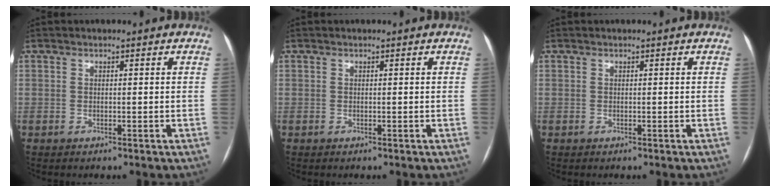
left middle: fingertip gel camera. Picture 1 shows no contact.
{"total": 0.0}
{"total": 0.0}